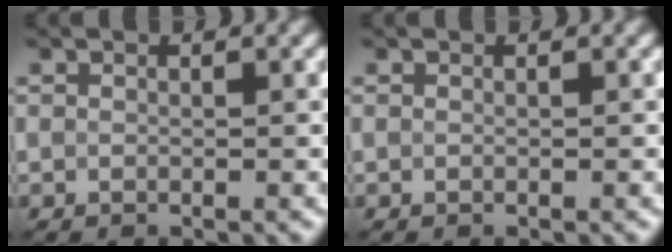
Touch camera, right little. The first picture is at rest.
{"total": 0.0}